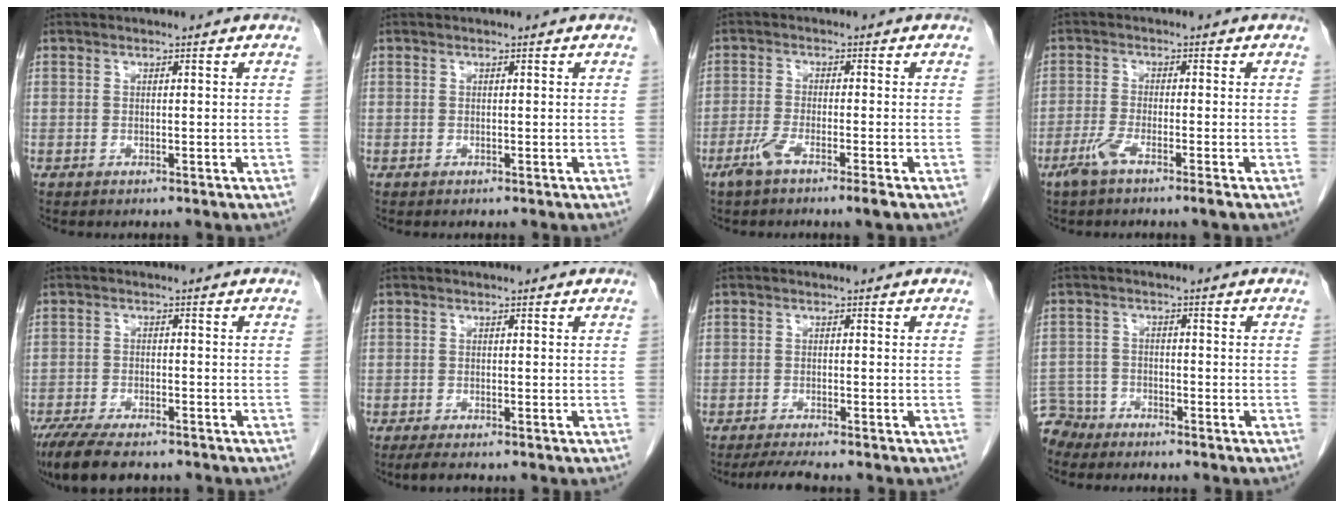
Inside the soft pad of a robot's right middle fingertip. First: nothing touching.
{"total": 0.0}
{"total": 4.6, "force": [-2.9, 0.0, 3.6], "torque": [-0.068, -0.009, -0.061]}
{"total": 4.0, "force": [-2.6, -0.1, 3.0], "torque": [-0.063, -0.008, -0.057]}
{"total": 10.5, "force": [-8.3, 2.9, 5.6], "torque": [-0.095, -0.017, -0.132]}
{"total": 2.0, "force": [-1.6, 0.2, 1.2], "torque": [-0.028, -0.008, -0.026]}
{"total": 2.9, "force": [-2.5, -0.4, 1.4], "torque": [-0.031, -0.010, -0.048]}
{"total": 4.7, "force": [-4.4, 1.4, -0.8], "torque": [0.020, -0.005, -0.087]}